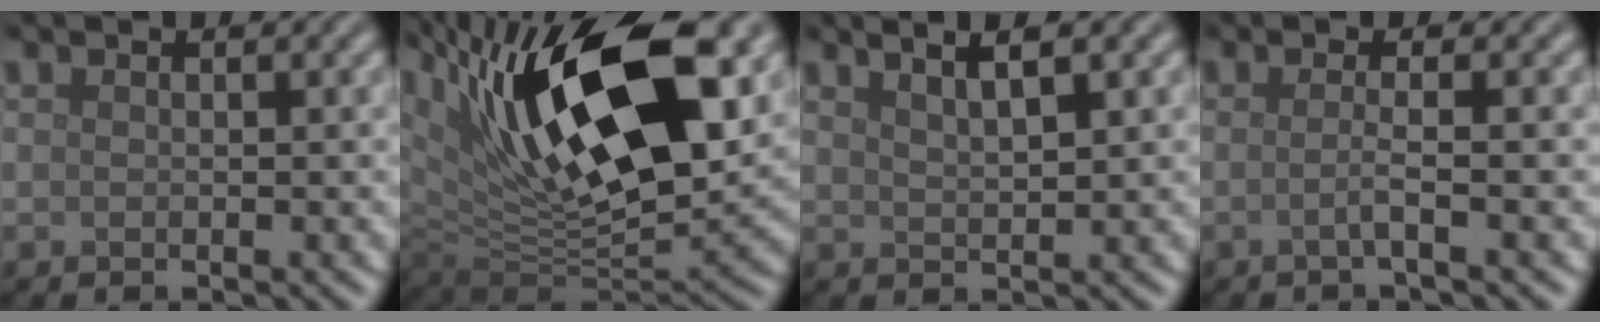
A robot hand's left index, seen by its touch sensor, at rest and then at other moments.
{"total": 16.6, "force": [6.2, 6.8, 13.8], "torque": [-0.232, 0.006, 0.102]}
{"total": 3.3, "force": [2.2, 1.0, 2.3], "torque": [-0.016, 0.011, 0.021]}
{"total": 2.0, "force": [-0.3, 0.4, 1.9], "torque": [-0.030, -0.003, -0.016]}